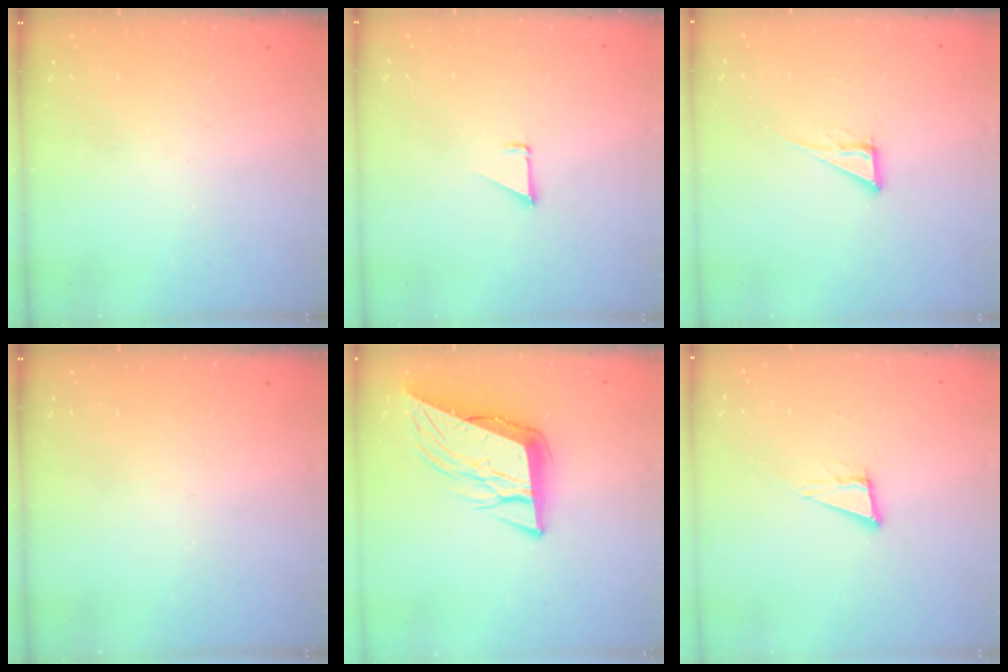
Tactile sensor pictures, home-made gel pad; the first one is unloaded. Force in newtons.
{"total": 1.1, "press": 1.1, "slide": 0.1}
{"total": 6.1, "press": 6.1, "slide": 0.4}
{"total": 0.0}
{"total": 11.8, "press": 11.2, "slide": 3.6}
{"total": 7.7, "press": 7.0, "slide": 3.2}